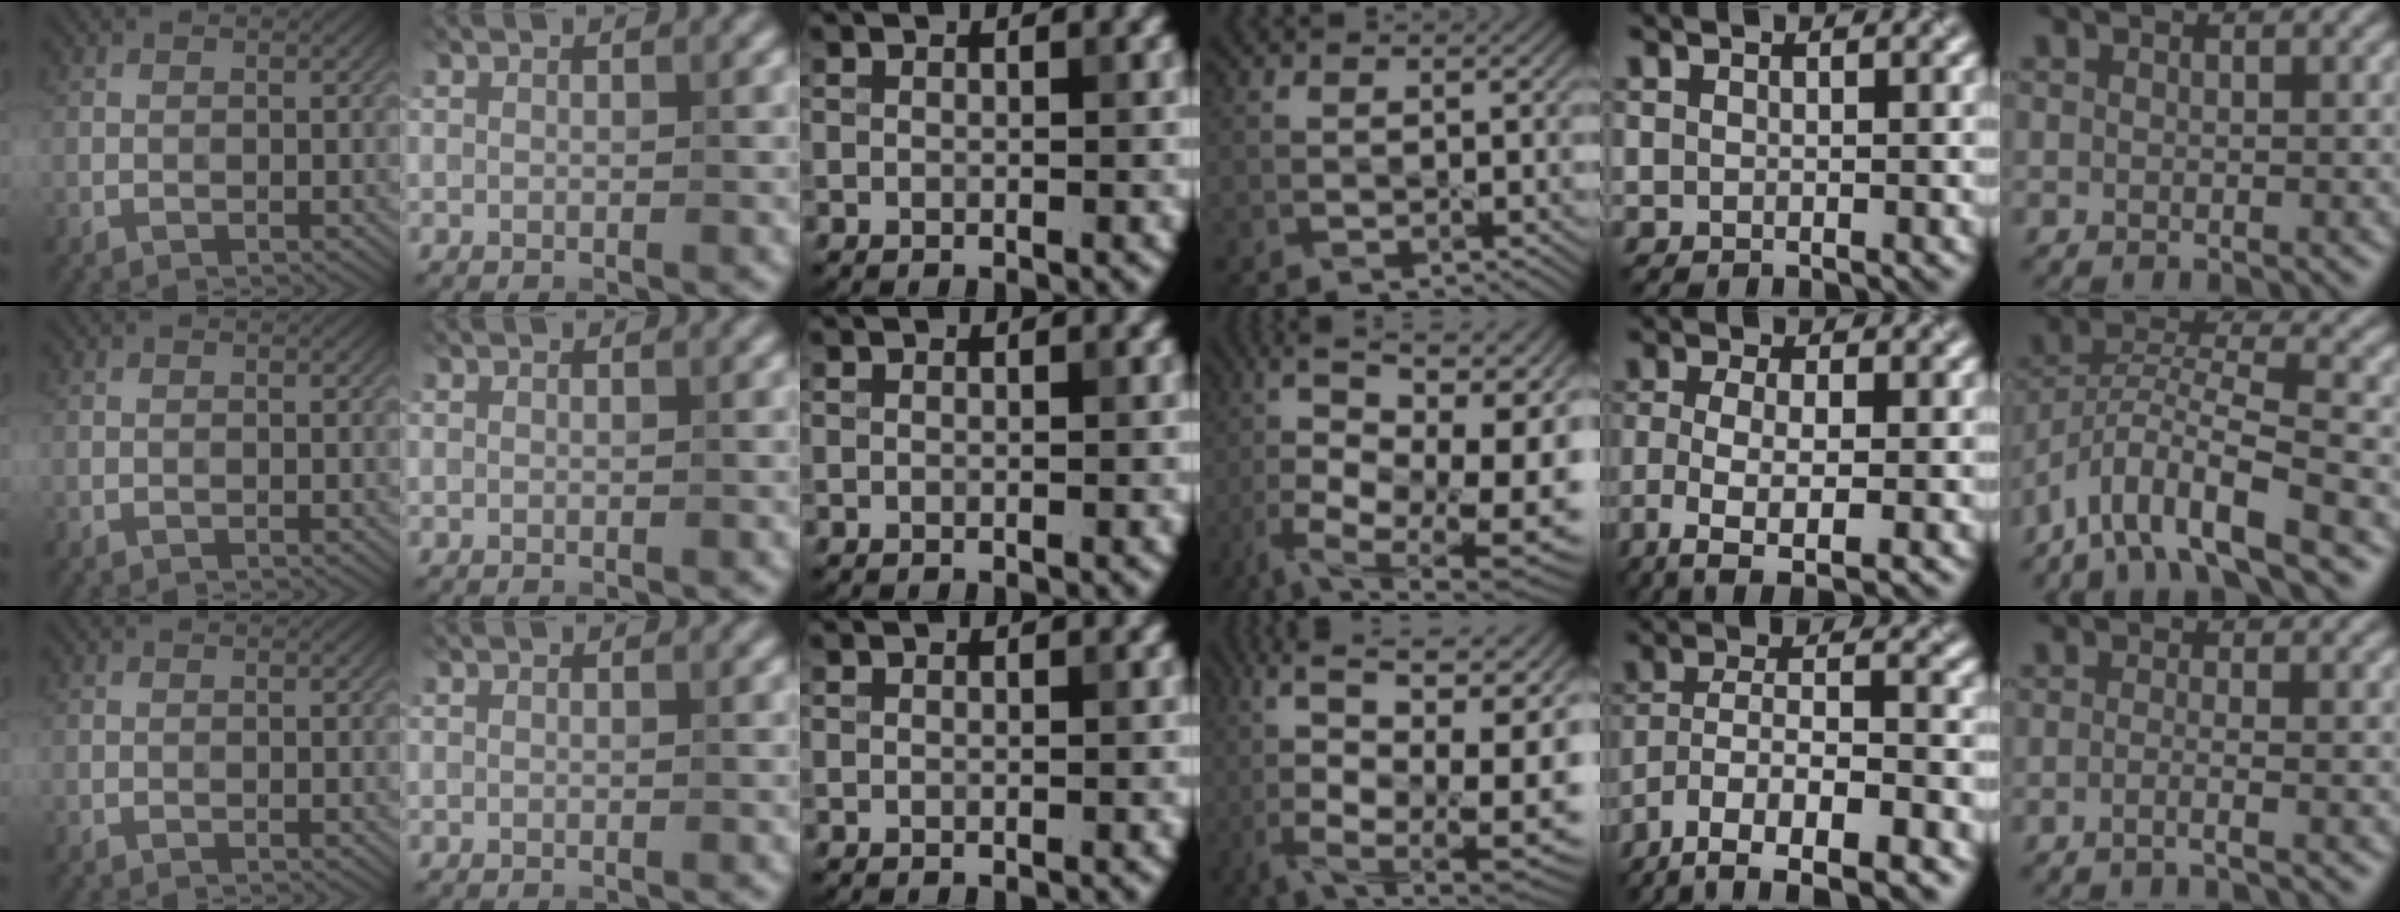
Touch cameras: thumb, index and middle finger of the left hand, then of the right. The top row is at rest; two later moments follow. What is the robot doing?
{"motion": "squeeze", "object": "bubble wrap"}